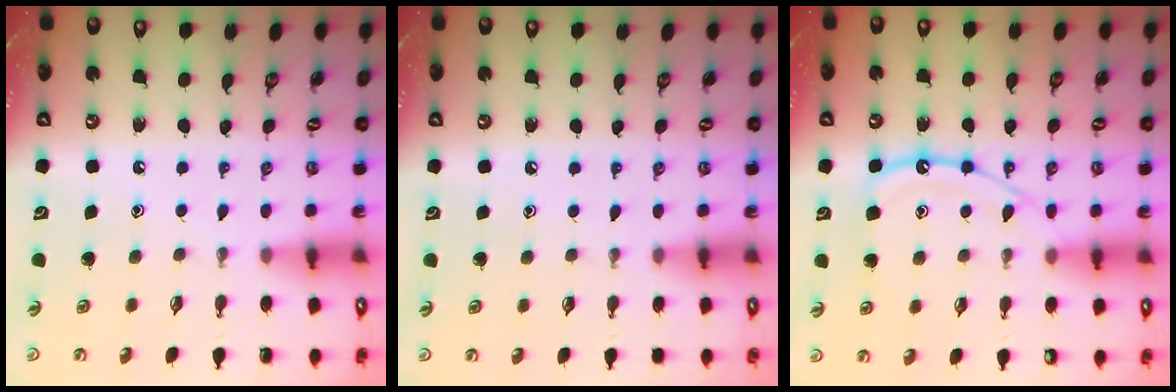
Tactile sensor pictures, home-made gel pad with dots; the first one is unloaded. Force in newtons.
{"total": 2.6, "press": 2.6, "slide": 0.4}
{"total": 13.4, "press": 13.4, "slide": 1.2}